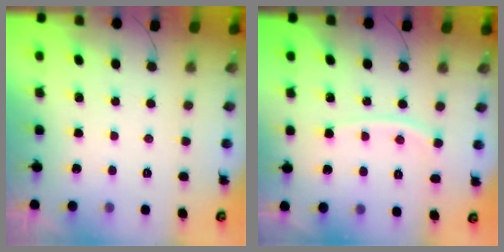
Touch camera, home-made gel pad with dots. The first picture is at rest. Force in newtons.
{"total": 5.9, "press": 5.8, "slide": 0.8}